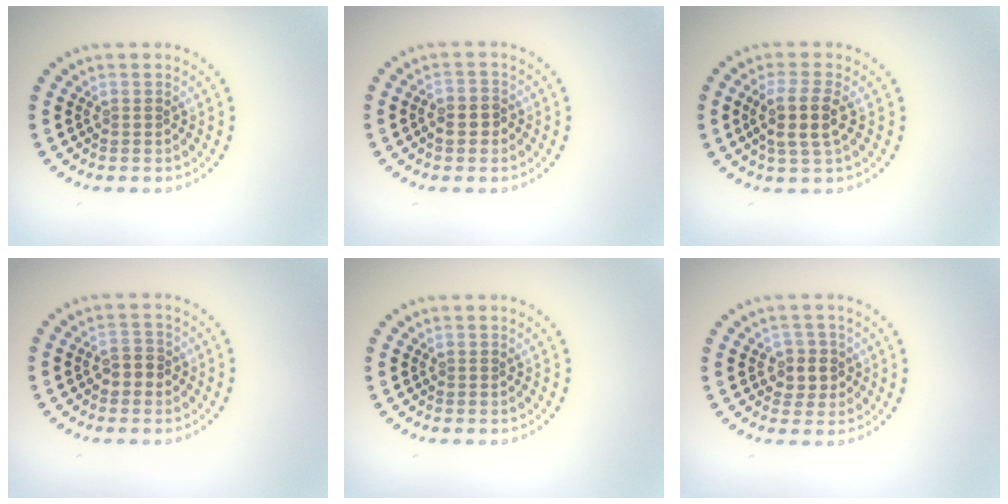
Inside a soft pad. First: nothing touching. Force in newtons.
{"total": 1.7, "press": 1.7, "slide": 0.3}
{"total": 3.2, "press": 2.9, "slide": 1.5}
{"total": 1.7, "press": 1.7, "slide": 0.3}
{"total": 0.0}
{"total": 2.1, "press": 1.9, "slide": 0.8}